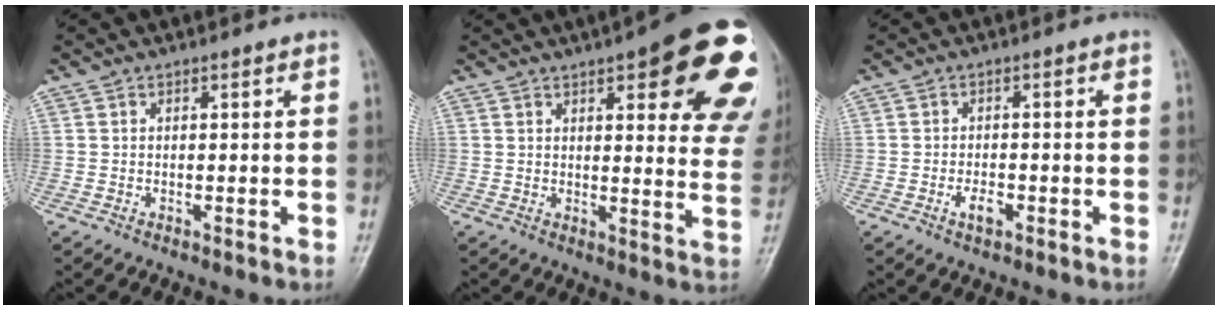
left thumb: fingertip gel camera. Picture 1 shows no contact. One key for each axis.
{"total": 22.8, "fx": 10.7, "fy": 7.1, "fz": 18.9, "tx": -0.185, "ty": -0.024, "tz": 0.123}
{"total": 2.9, "fx": -1.3, "fy": 1.5, "fz": 2.1, "tx": -0.034, "ty": 0.006, "tz": -0.024}